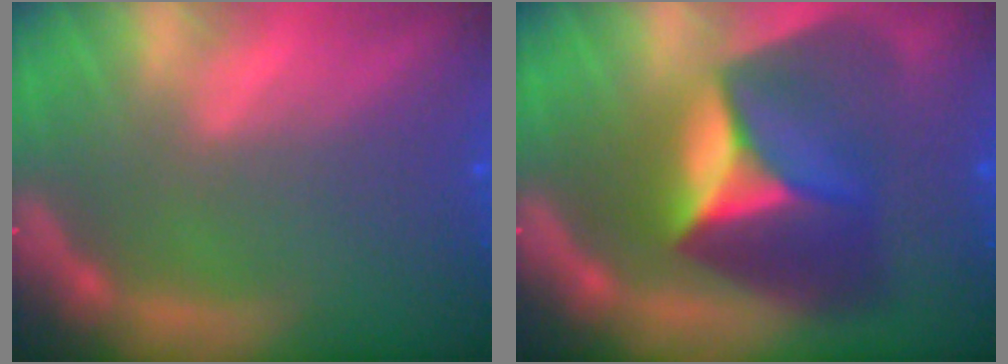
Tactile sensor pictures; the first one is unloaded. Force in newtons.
{"total": 10.0}